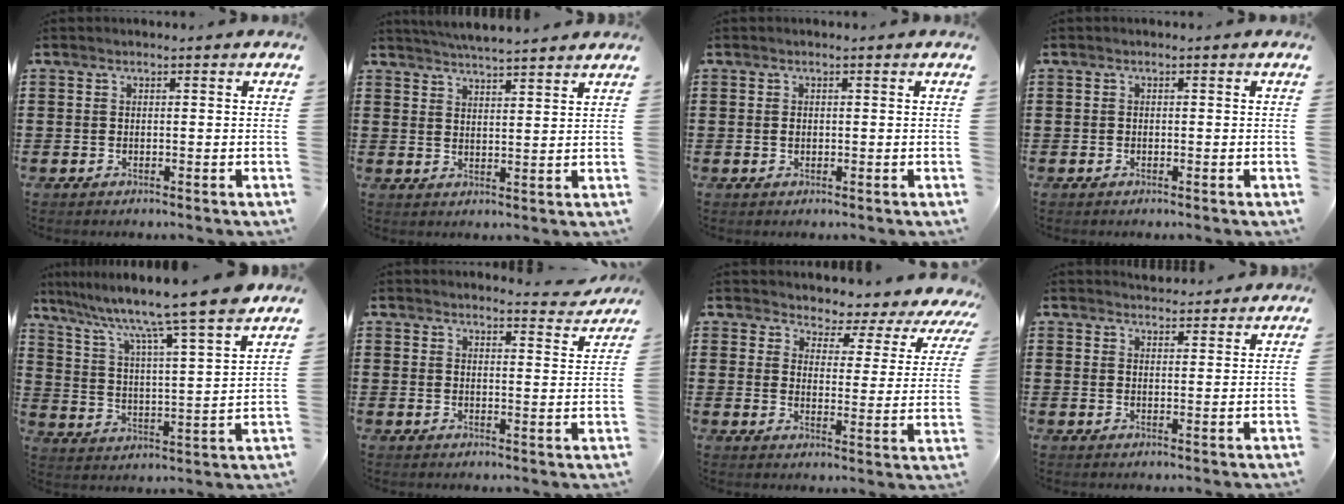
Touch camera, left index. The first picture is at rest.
{"total": 4.0, "force": [3.9, -0.4, 0.7], "torque": [-0.025, -0.016, 0.070]}
{"total": 0.8, "force": [-0.1, 0.5, 0.5], "torque": [-0.014, 0.002, -0.002]}
{"total": 0.5, "force": [-0.4, 0.4, 0.0], "torque": [-0.002, 0.002, -0.008]}
{"total": 9.2, "force": [7.7, -1.5, 4.8], "torque": [-0.125, -0.062, 0.119]}
{"total": 3.2, "force": [3.2, 0.1, 0.4], "torque": [-0.011, -0.014, 0.057]}
{"total": 3.3, "force": [3.0, 1.4, 0.5], "torque": [-0.027, -0.025, 0.041]}
{"total": 3.0, "force": [2.9, 0.7, 0.0], "torque": [0.001, -0.010, 0.054]}